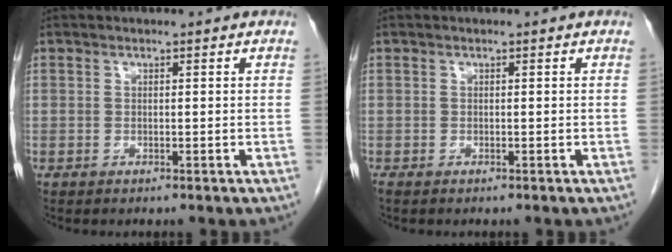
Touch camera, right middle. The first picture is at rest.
{"total": 0.0}